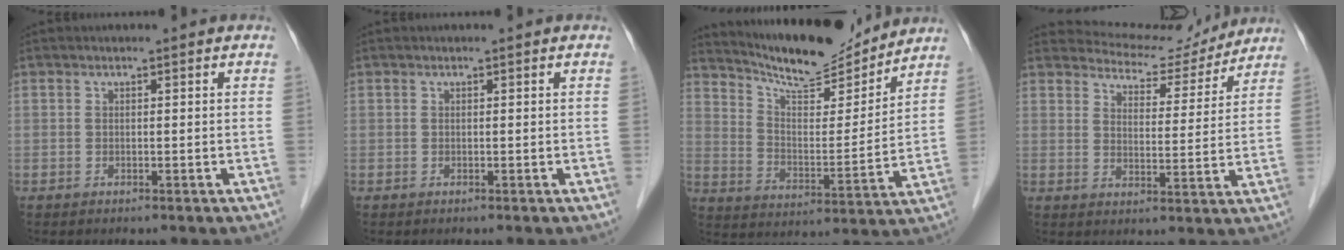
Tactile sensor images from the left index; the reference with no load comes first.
{"total": 0.0}
{"total": 14.7, "force": [13.8, 2.1, 4.7], "torque": [-0.085, -0.005, 0.223]}
{"total": 9.8, "force": [9.5, 2.2, 0.1], "torque": [-0.003, -0.003, 0.127]}